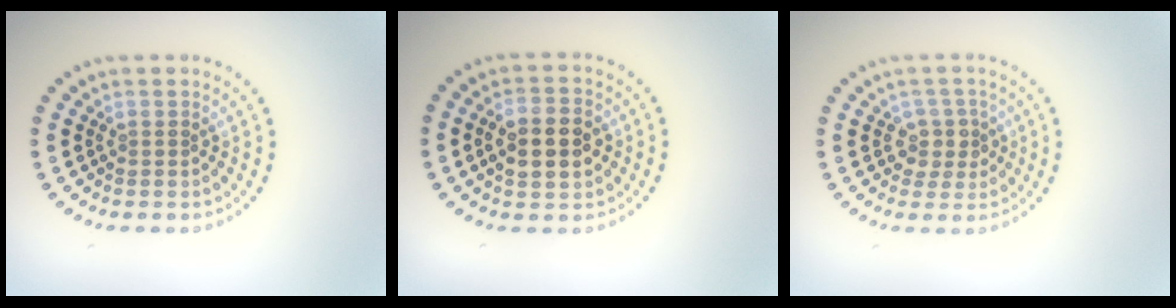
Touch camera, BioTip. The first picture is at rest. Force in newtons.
{"total": 5.0, "press": 5.0, "slide": 0.3}
{"total": 2.2, "press": 2.0, "slide": 1.0}